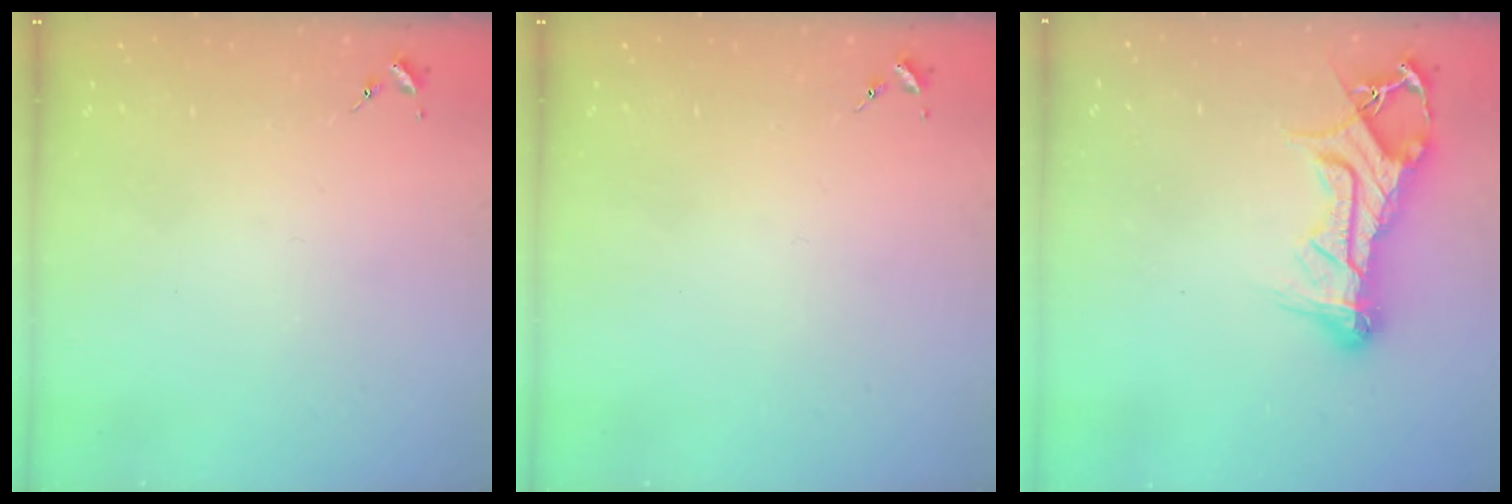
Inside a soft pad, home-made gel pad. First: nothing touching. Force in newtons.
{"total": 0.0}
{"total": 18.2, "press": 18.2, "slide": 1.8}